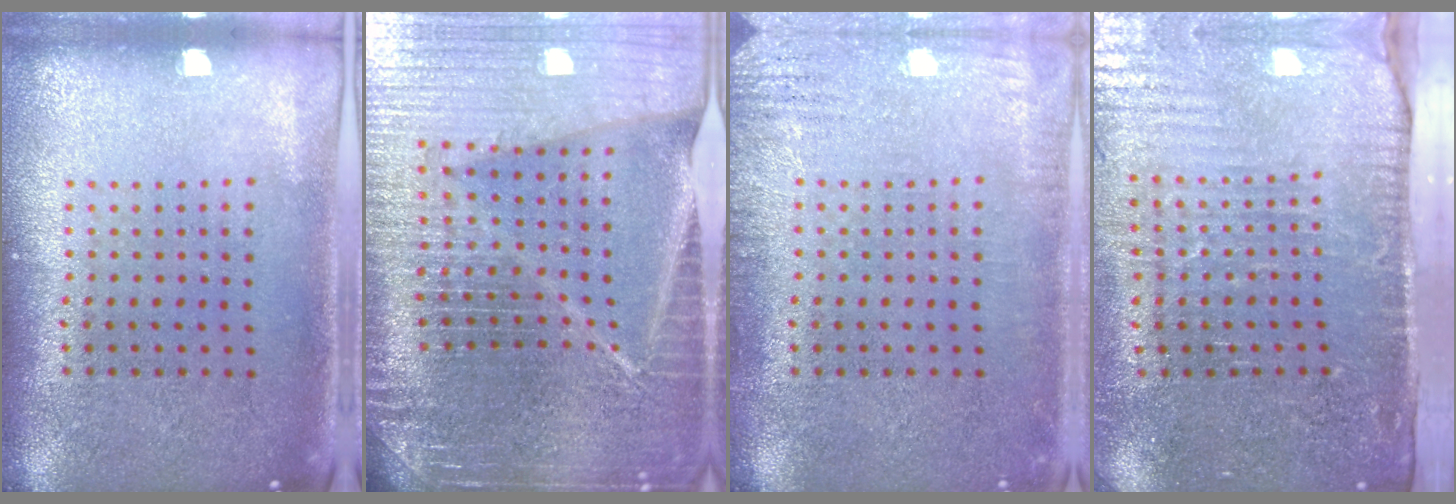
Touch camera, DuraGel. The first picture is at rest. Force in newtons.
{"total": 6.9, "press": 5.9, "slide": 3.6}
{"total": 2.5, "press": 2.5, "slide": 0.4}
{"total": 4.4, "press": 3.8, "slide": 2.3}